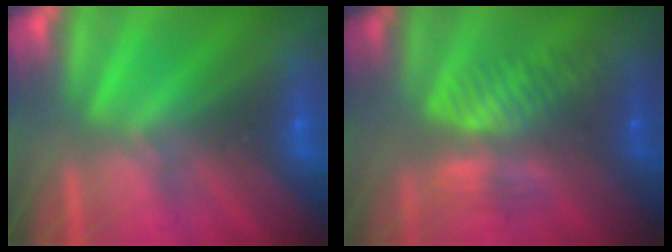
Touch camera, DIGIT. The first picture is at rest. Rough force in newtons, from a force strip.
{"total": 8.1}